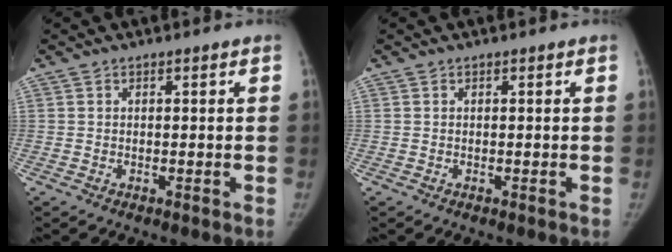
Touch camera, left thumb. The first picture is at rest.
{"total": 0.0}